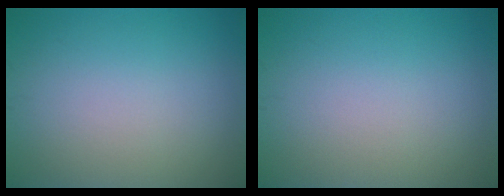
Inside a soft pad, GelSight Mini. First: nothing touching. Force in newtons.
{"total": 0.0}